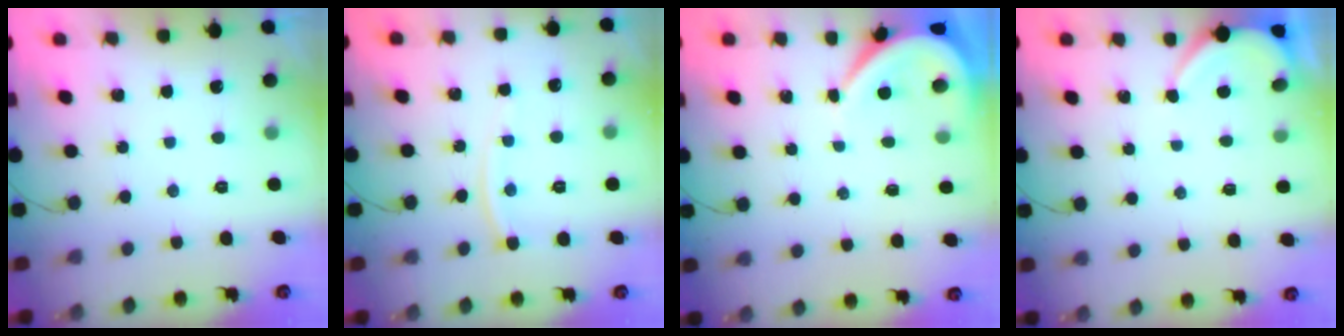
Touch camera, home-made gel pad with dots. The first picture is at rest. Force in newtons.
{"total": 7.1, "press": 7.1, "slide": 0.9}
{"total": 3.7, "press": 3.7, "slide": 0.3}
{"total": 2.9, "press": 2.9, "slide": 0.4}